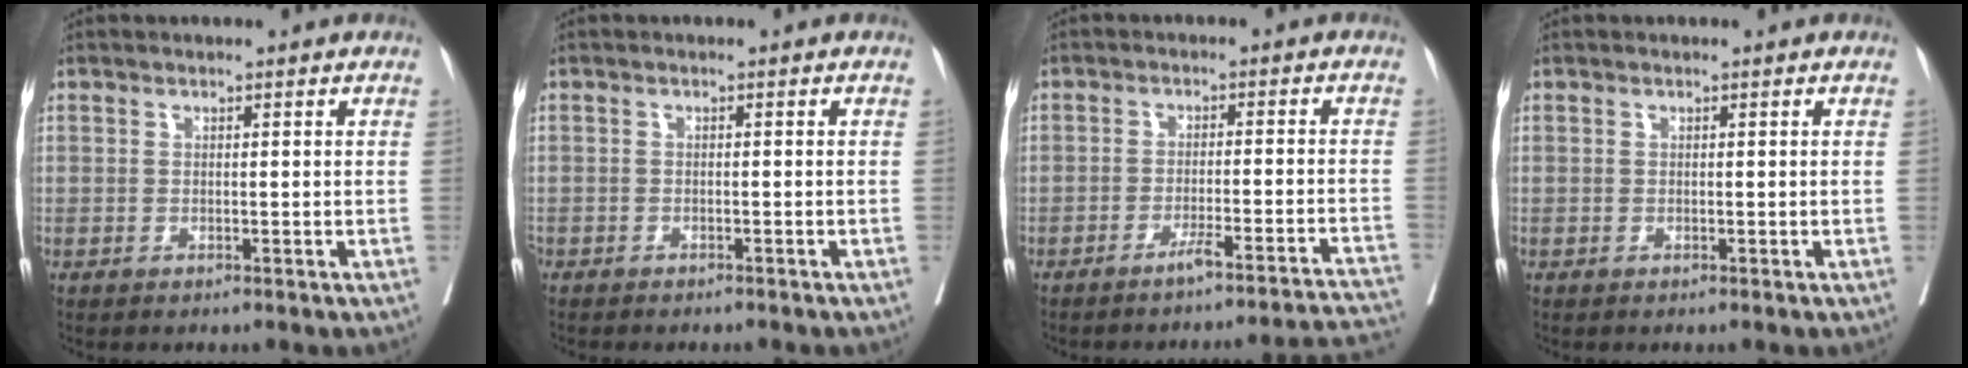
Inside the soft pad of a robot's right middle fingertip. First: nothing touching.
{"total": 2.7, "force": [-2.4, 0.8, 0.9], "torque": [-0.017, -0.005, -0.032]}
{"total": 13.3, "force": [-12.5, -1.7, 4.2], "torque": [-0.015, 0.003, -0.153]}
{"total": 0.0}